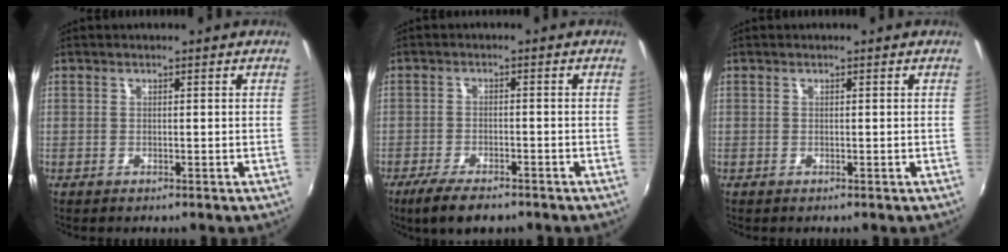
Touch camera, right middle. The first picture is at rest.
{"total": 7.2, "force": [-5.4, 2.0, 4.3], "torque": [-0.102, -0.020, -0.094]}
{"total": 0.0}